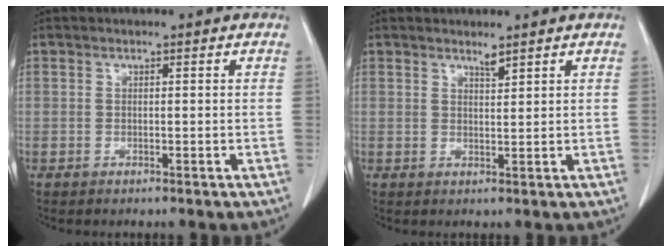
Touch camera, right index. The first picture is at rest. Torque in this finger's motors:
{"motor_torque": [0.09, -0.04, 0.00, 0.01]}